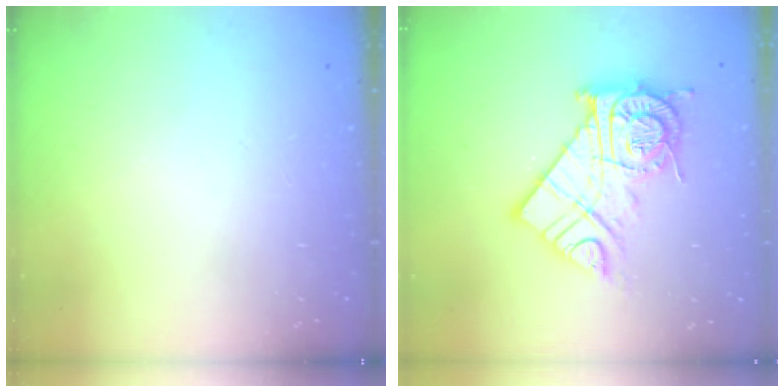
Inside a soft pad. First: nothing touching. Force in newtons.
{"total": 15.8, "press": 15.7, "slide": 1.3}